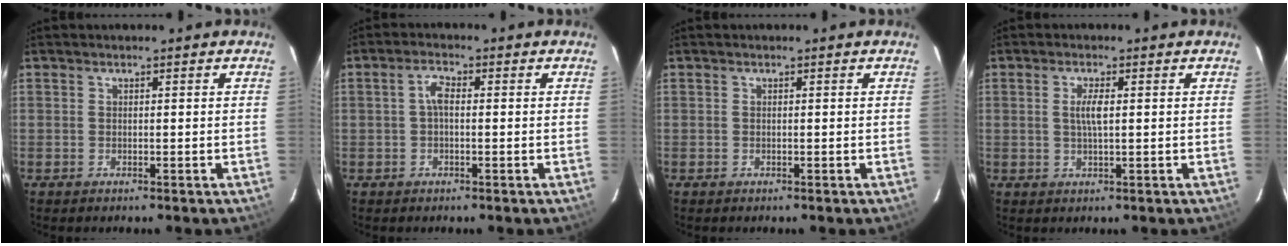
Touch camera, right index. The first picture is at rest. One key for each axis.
{"total": 2.6, "fx": 0.0, "fy": 1.2, "fz": 2.3, "tx": -0.047, "ty": 0.010, "tz": -0.001}
{"total": 0.0}
{"total": 2.8, "fx": 0.4, "fy": 0.5, "fz": 2.8, "tx": -0.055, "ty": 0.000, "tz": 0.008}